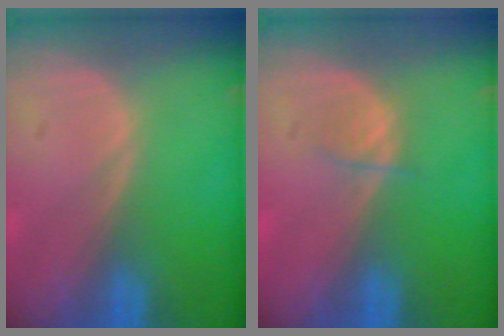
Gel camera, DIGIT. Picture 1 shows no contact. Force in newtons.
{"total": 1.6, "press": 1.5, "slide": 0.2}